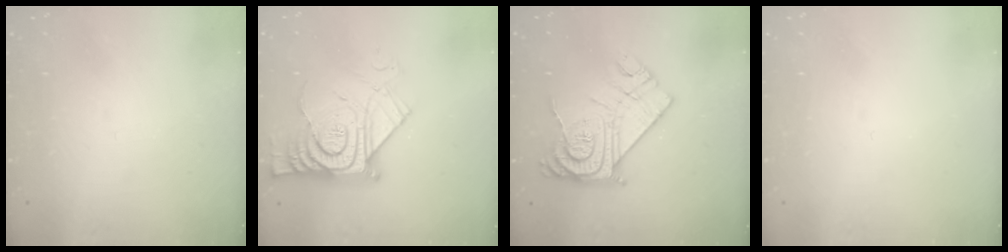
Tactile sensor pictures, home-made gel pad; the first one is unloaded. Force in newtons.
{"total": 15.8, "press": 15.8, "slide": 1.2}
{"total": 18.1, "press": 18.0, "slide": 1.5}
{"total": 0.0}